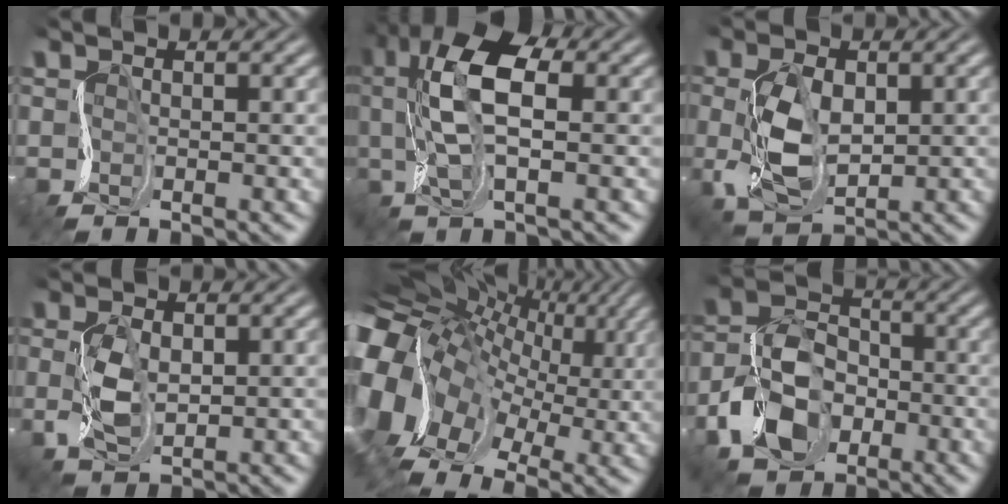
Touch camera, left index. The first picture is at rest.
{"total": 8.3, "force": [2.2, 3.3, 7.3], "torque": [-0.156, 0.021, 0.033]}
{"total": 4.2, "force": [0.7, 2.8, 3.0], "torque": [-0.091, 0.006, 0.014]}
{"total": 2.0, "force": [0.6, 1.3, 1.4], "torque": [-0.059, 0.005, 0.010]}
{"total": 15.8, "force": [0.5, 12.3, 9.8], "torque": [-0.206, 0.010, 0.028]}
{"total": 5.7, "force": [-2.7, 4.3, 2.7], "torque": [-0.068, 0.015, -0.064]}